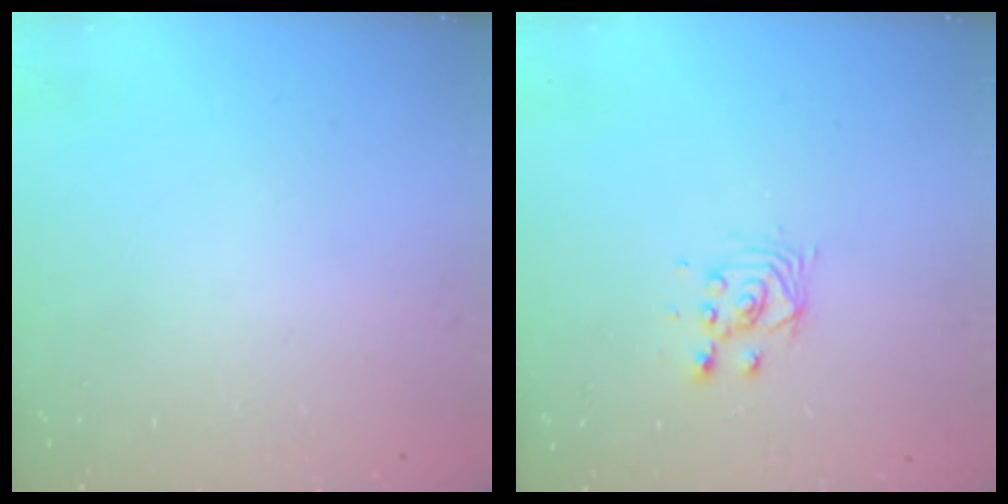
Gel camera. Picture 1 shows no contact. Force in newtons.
{"total": 3.8, "press": 3.8, "slide": 0.2}